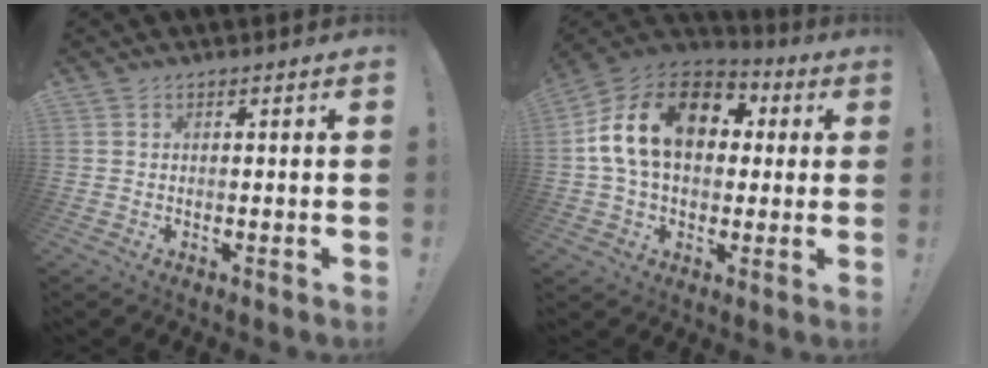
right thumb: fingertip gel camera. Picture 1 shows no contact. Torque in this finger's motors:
{"motor_torque": [2.34, 2.67, 0.93, -0.53, 0.17]}